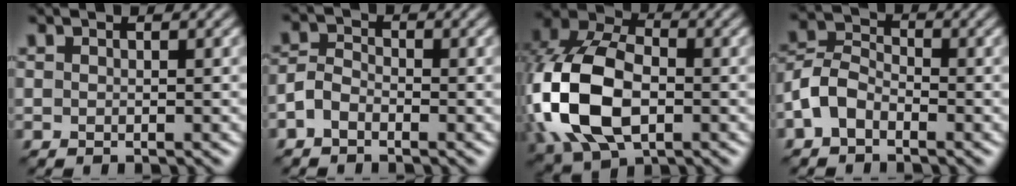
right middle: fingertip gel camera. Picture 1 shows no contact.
{"total": 2.1, "force": [-1.2, 1.1, 1.2], "torque": [-0.027, 0.006, -0.032]}
{"total": 11.9, "force": [-2.2, 8.0, 8.5], "torque": [-0.211, -0.013, -0.050]}
{"total": 3.7, "force": [-1.9, 2.3, 2.2], "torque": [-0.053, 0.009, -0.049]}